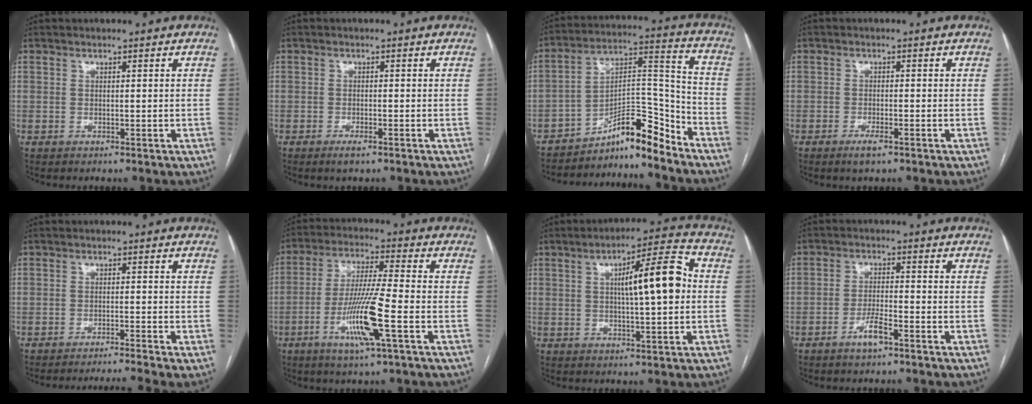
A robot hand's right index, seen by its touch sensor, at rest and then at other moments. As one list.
[{"total": 1.8, "force": [-1.2, 0.4, 1.3], "torque": [-0.025, -0.002, -0.020]}, {"total": 10.8, "force": [-9.4, 1.6, 5.0], "torque": [-0.076, 0.047, -0.154]}, {"total": 2.4, "force": [-1.6, 0.4, 1.8], "torque": [-0.034, -0.002, -0.028]}, {"total": 6.0, "force": [-5.2, -2.5, 1.6], "torque": [-0.013, -0.004, -0.077]}, {"total": 11.6, "force": [-4.2, -0.3, 10.8], "torque": [-0.216, -0.014, -0.081]}, {"total": 11.1, "force": [1.2, 1.6, 11.0], "torque": [-0.167, 0.025, 0.015]}, {"total": 4.3, "force": [-2.8, 0.6, 3.3], "torque": [-0.063, -0.001, -0.051]}]